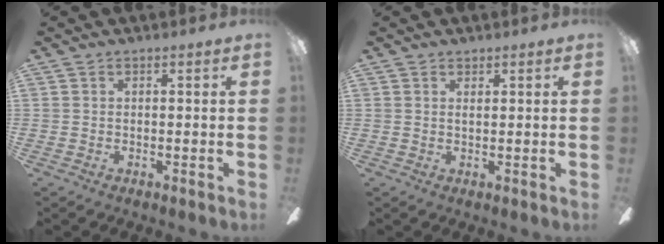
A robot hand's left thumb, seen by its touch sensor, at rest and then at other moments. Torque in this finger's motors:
{"motor_torque": [0.14, -0.21, -0.25, 0.03, 0.01]}